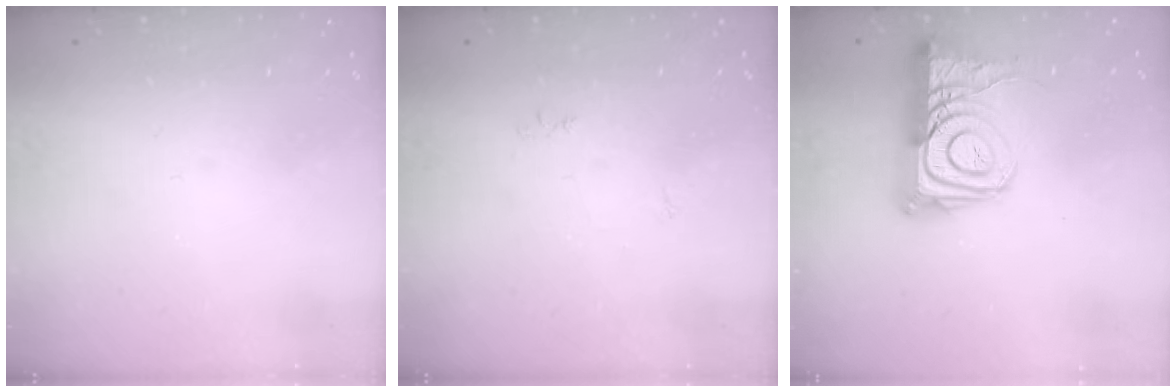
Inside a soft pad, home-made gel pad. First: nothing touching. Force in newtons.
{"total": 4.0, "press": 4.0, "slide": 0.6}
{"total": 16.4, "press": 16.3, "slide": 1.5}